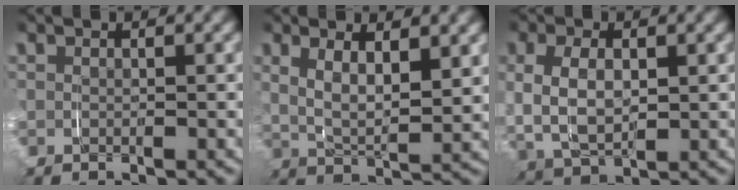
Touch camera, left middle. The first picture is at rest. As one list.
[{"total": 4.6, "force": [1.4, 2.1, 3.8], "torque": [-0.072, -0.007, 0.029]}, {"total": 6.4, "force": [0.5, 4.5, 4.5], "torque": [-0.110, -0.006, 0.017]}]